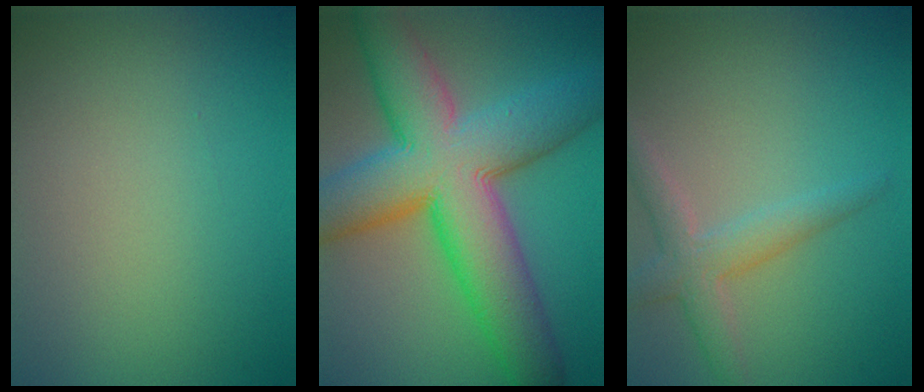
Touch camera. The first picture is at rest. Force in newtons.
{"total": 12.8, "press": 12.8, "slide": 0.5}
{"total": 3.0, "press": 3.0, "slide": 0.1}